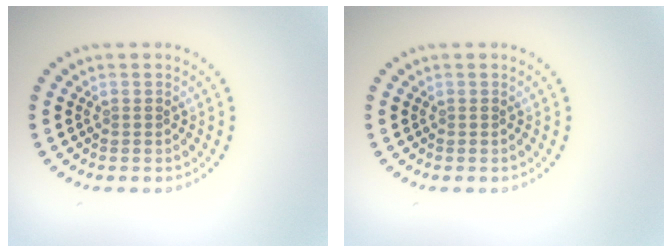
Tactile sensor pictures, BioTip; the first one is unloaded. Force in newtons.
{"total": 0.0}